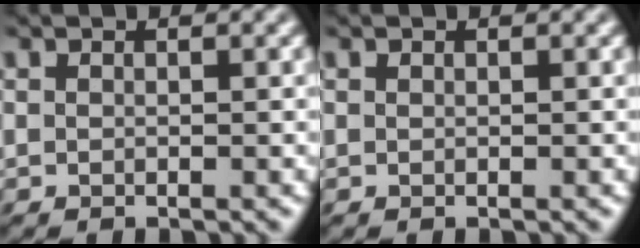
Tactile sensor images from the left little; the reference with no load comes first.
{"total": 0.0}